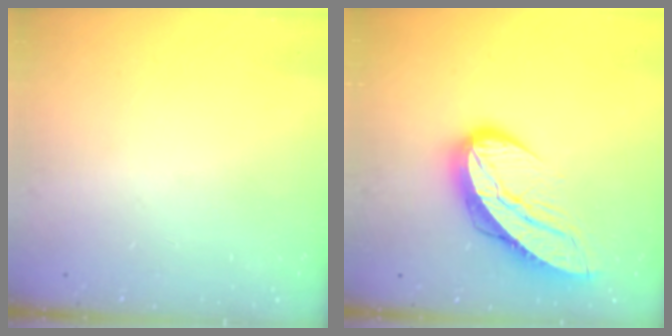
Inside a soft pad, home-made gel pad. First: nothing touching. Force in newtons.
{"total": 13.6, "press": 13.5, "slide": 1.2}